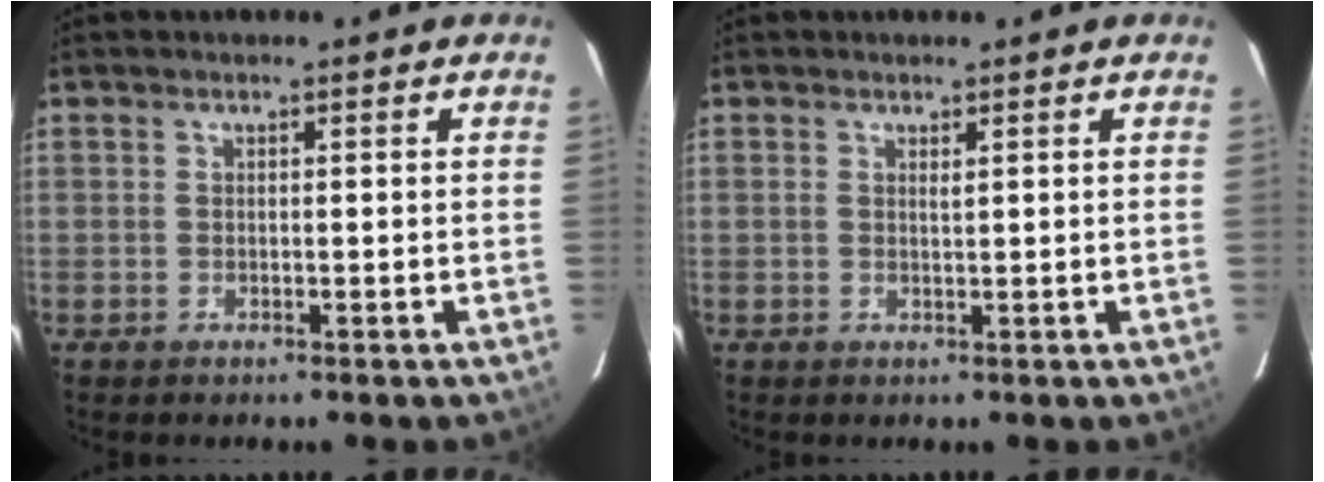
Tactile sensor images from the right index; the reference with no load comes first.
{"total": 0.6, "force": [0.4, 0.1, 0.4], "torque": [-0.008, 0.000, 0.007]}